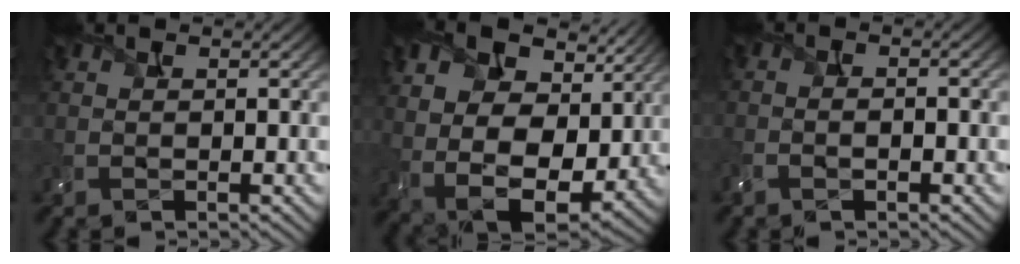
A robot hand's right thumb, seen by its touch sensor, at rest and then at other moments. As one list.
[{"total": 16.0, "force": [4.5, 10.4, 11.3], "torque": [-0.239, 0.010, 0.091]}, {"total": 2.2, "force": [-1.1, 0.9, 1.7], "torque": [-0.024, 0.006, -0.025]}]